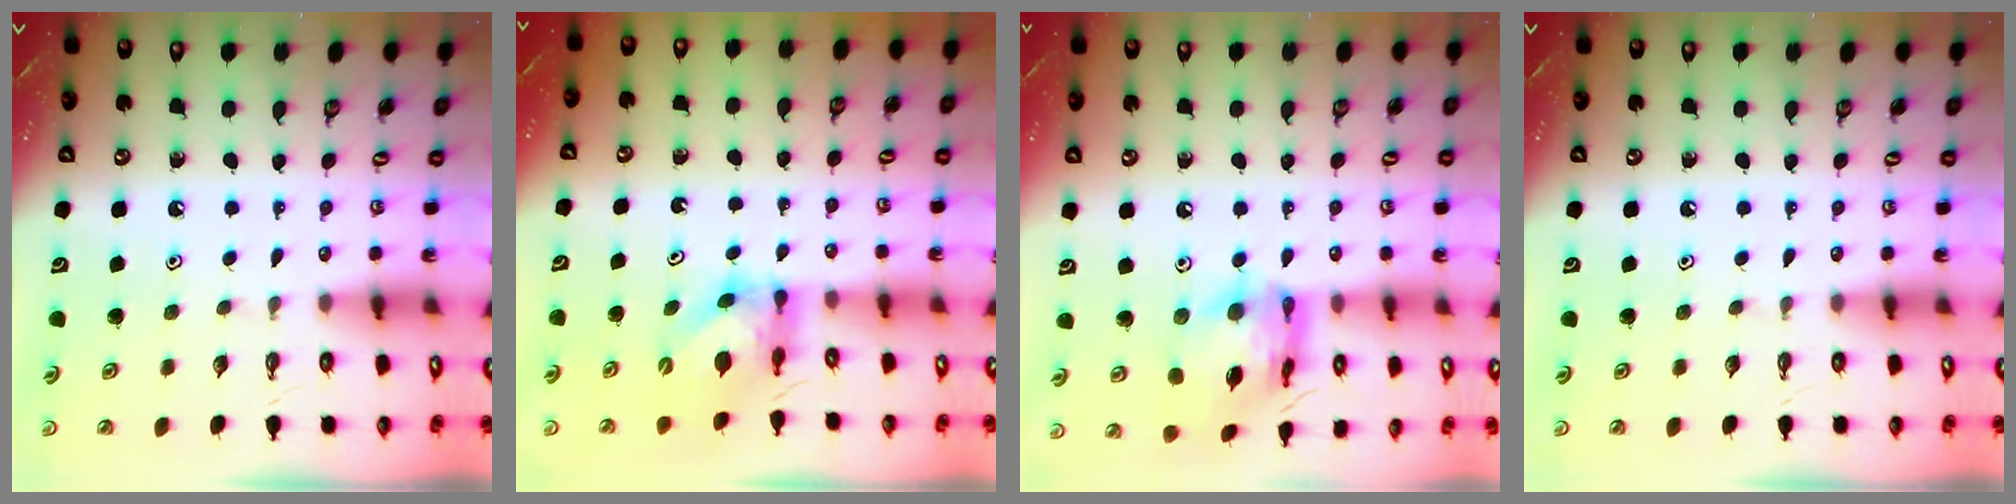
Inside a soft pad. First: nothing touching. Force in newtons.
{"total": 6.0, "press": 6.0, "slide": 0.6}
{"total": 14.9, "press": 14.9, "slide": 1.6}
{"total": 0.0}